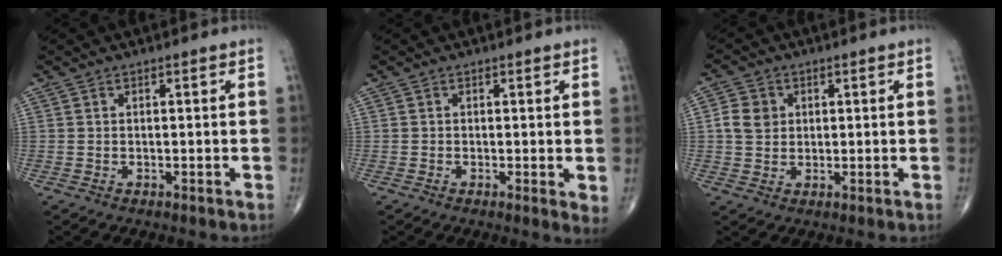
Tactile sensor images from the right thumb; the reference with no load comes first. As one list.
[{"total": 2.3, "force": [0.0, 0.6, 2.2], "torque": [-0.032, -0.008, -0.007]}, {"total": 4.8, "force": [0.9, 4.1, 2.4], "torque": [-0.032, 0.003, 0.014]}]